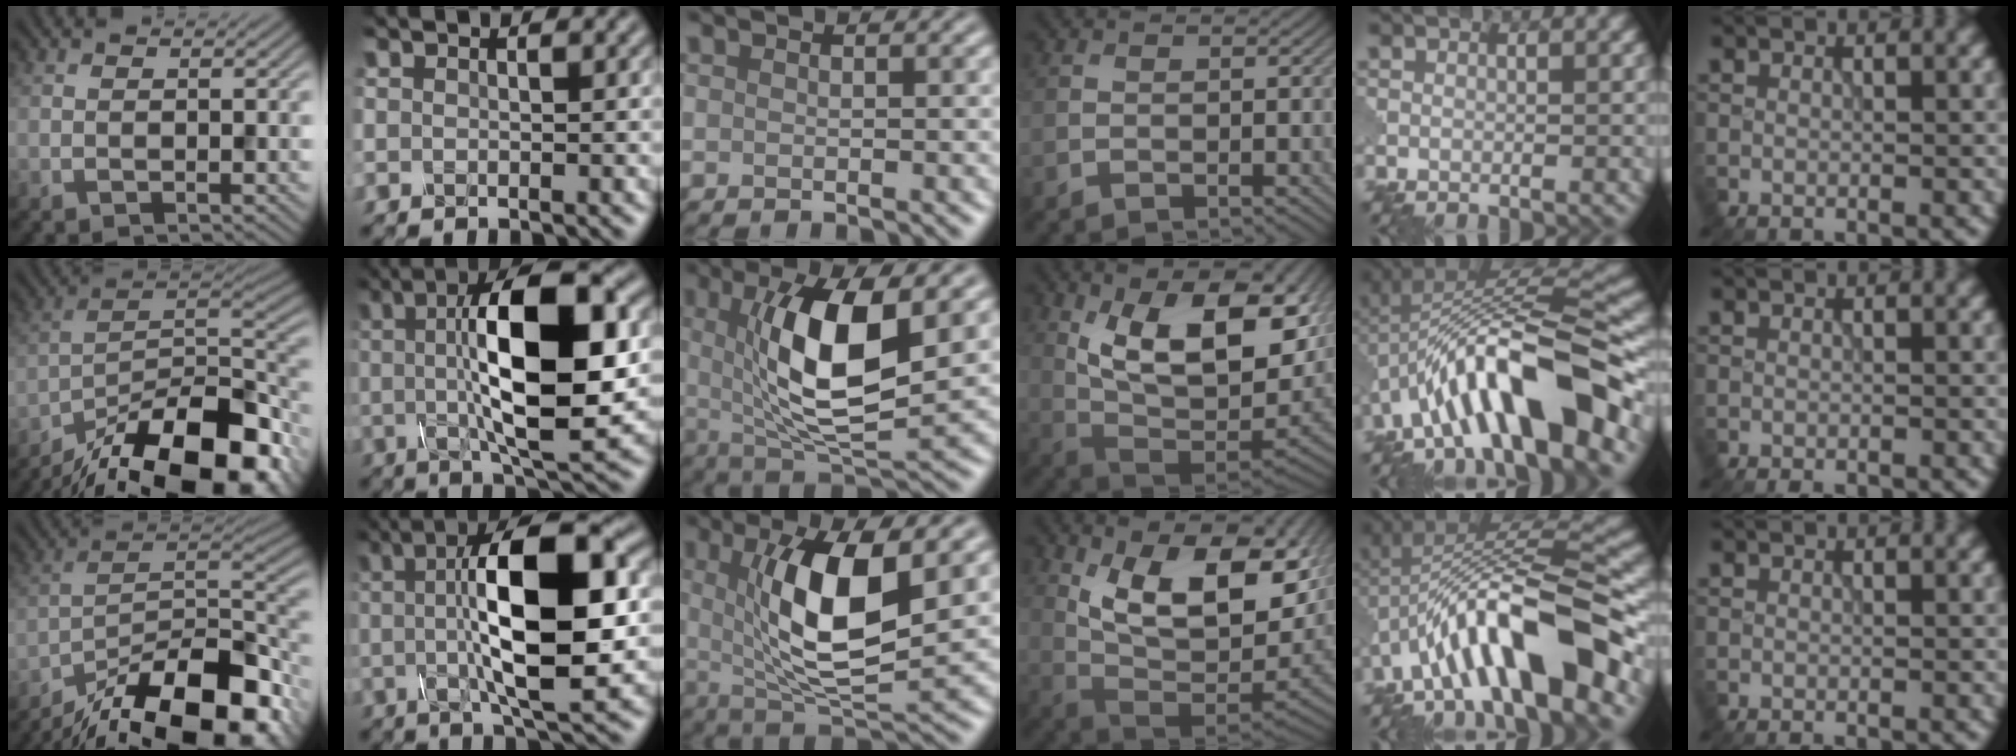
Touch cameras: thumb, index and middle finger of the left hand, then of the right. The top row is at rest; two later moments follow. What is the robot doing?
{"motion": "disassemble", "object": "glue stick"}